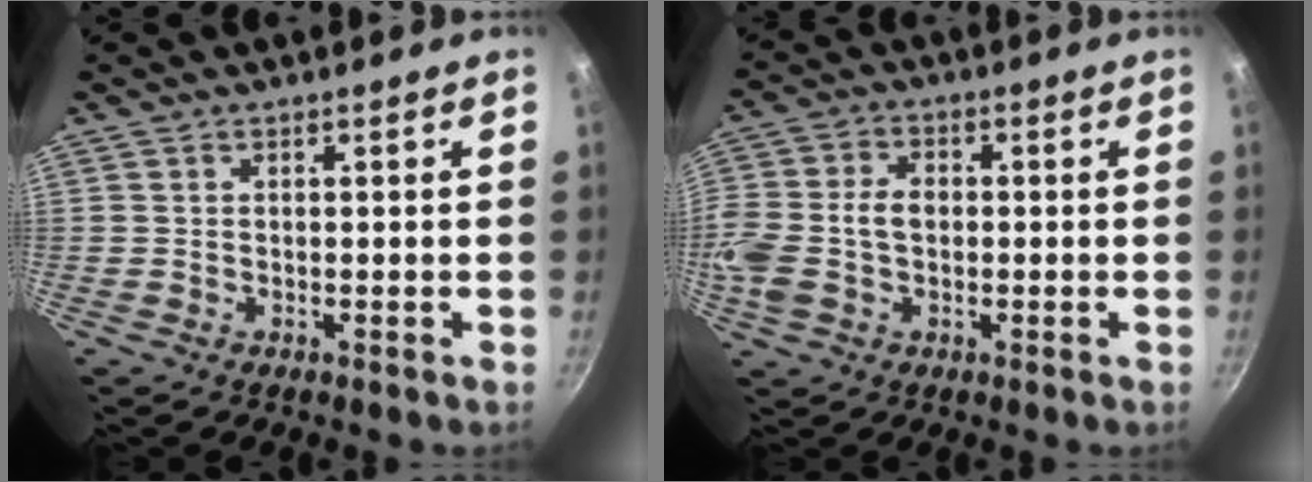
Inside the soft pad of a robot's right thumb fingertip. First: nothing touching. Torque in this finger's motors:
{"motor_torque": [1.31, 1.65, 1.19, -0.42, 0.12]}